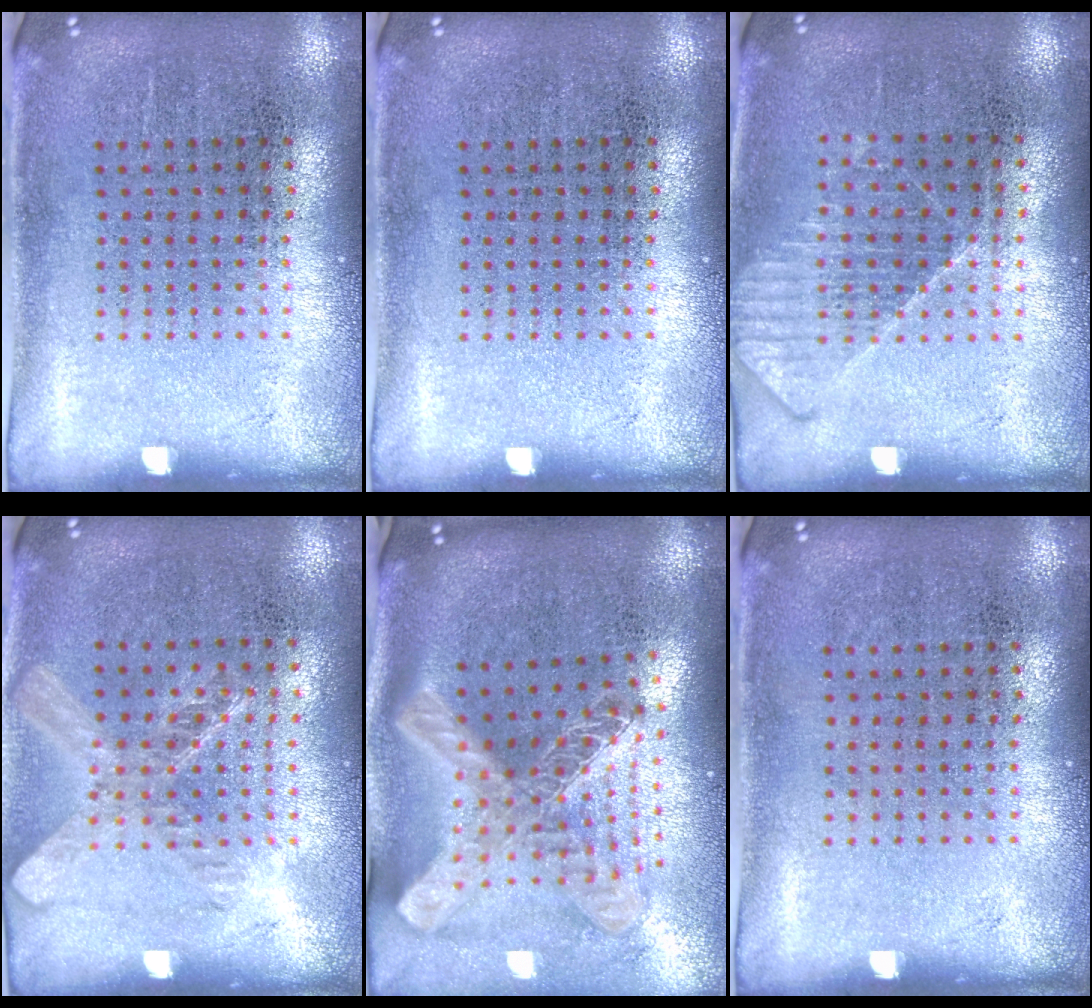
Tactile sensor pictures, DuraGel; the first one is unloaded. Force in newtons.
{"total": 0.0}
{"total": 1.2, "press": 1.2, "slide": 0.3}
{"total": 1.5, "press": 1.3, "slide": 0.7}
{"total": 2.8, "press": 2.0, "slide": 1.9}
{"total": 0.0}